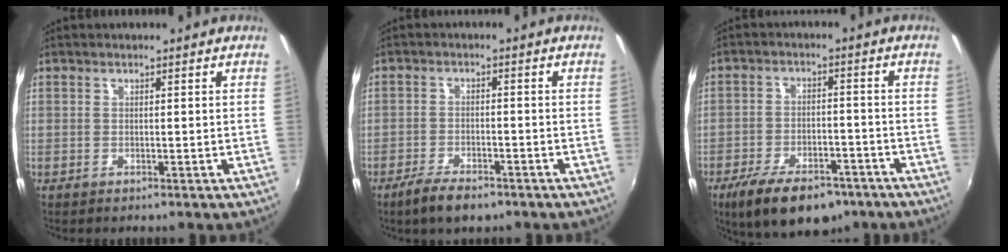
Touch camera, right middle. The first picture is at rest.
{"total": 5.9, "force": [-4.4, 2.2, 3.2], "torque": [-0.084, -0.009, -0.080]}
{"total": 14.2, "force": [-9.7, 6.3, 8.2], "torque": [-0.171, -0.020, -0.150]}